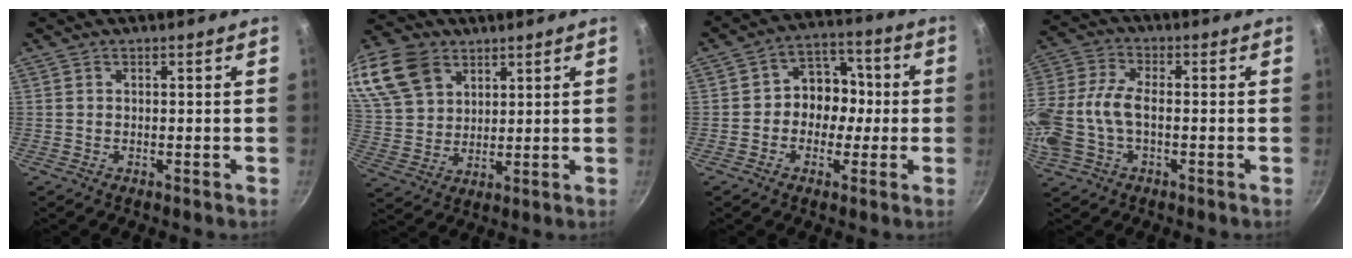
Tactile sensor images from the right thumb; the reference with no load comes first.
{"total": 17.9, "force": [9.4, 12.5, 8.8], "torque": [-0.186, -0.002, 0.187]}
{"total": 8.7, "force": [-0.8, 7.4, 4.6], "torque": [-0.005, 0.033, -0.028]}
{"total": 13.6, "force": [-2.3, 7.8, 10.9], "torque": [-0.244, 0.017, -0.058]}